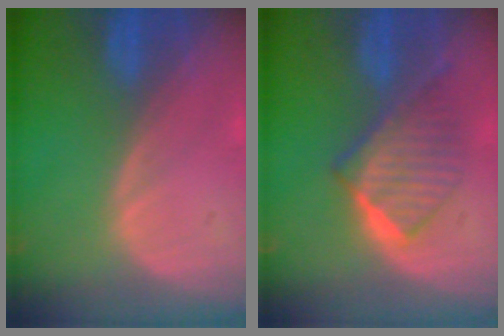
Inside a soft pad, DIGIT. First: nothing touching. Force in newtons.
{"total": 6.5, "press": 6.2, "slide": 2.1}